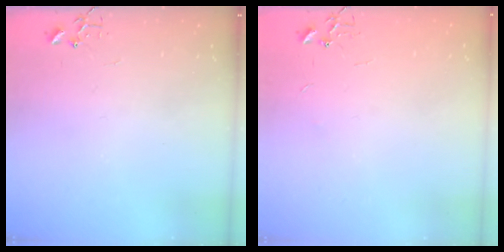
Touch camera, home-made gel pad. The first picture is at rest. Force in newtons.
{"total": 2.4, "press": 2.4, "slide": 0.3}